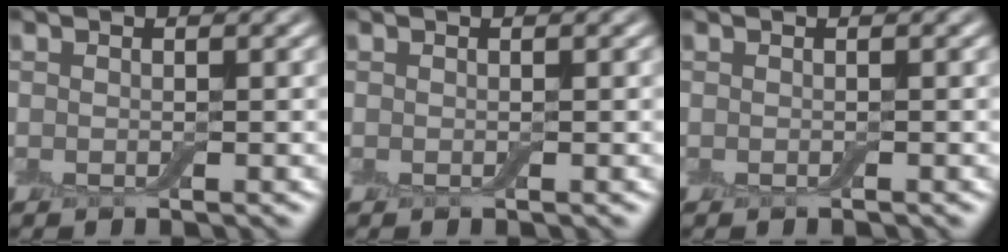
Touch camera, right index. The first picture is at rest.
{"total": 0.0}
{"total": 0.0}